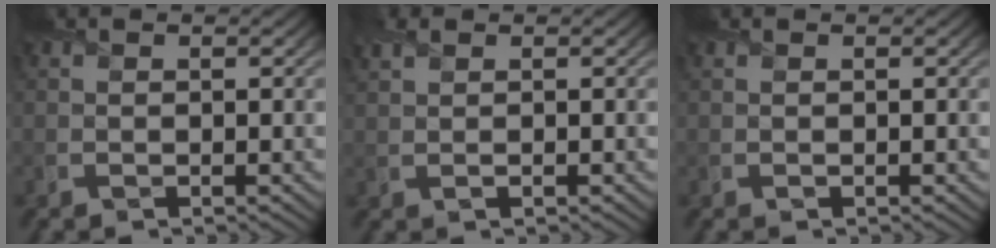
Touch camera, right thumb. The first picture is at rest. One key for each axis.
{"total": 1.7, "fx": 0.8, "fy": 0.6, "fz": 1.4, "tx": -0.036, "ty": 0.005, "tz": 0.016}
{"total": 0.0}